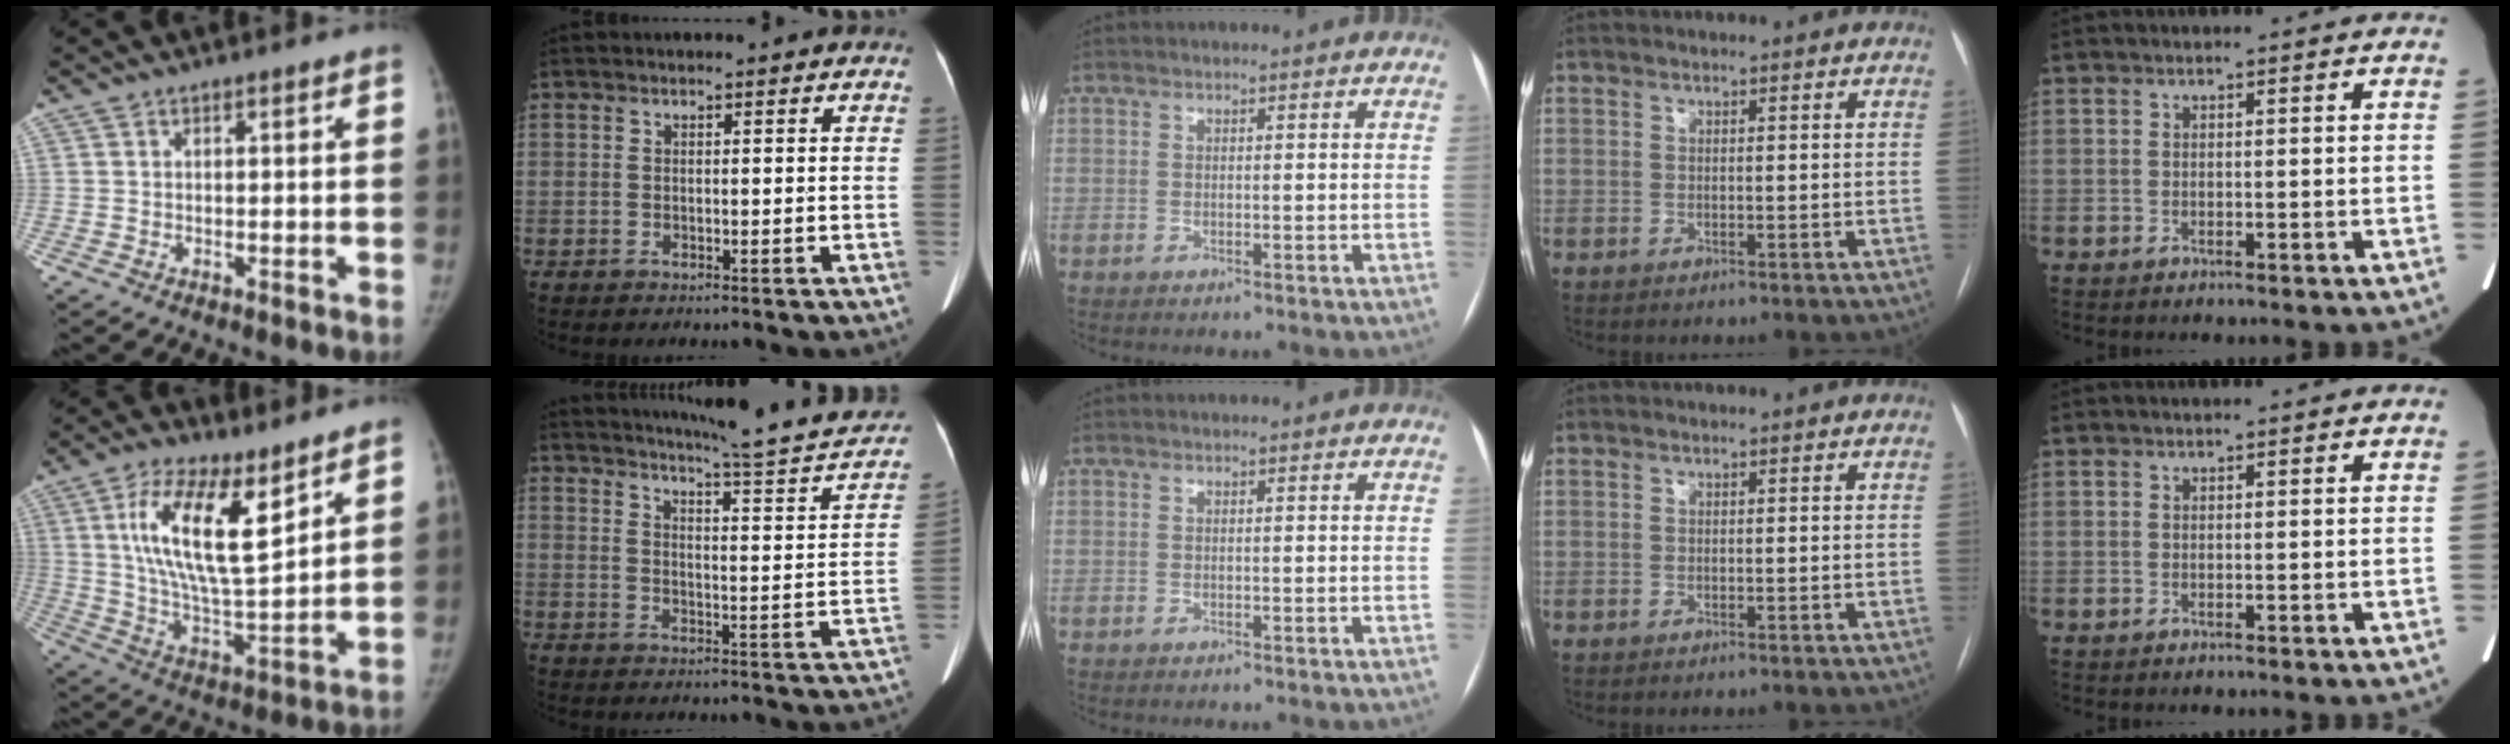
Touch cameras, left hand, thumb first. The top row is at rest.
{"thumb": {"total": 16.6, "force": [7.5, 6.1, 13.4], "torque": [-0.228, -0.043, 0.141]}, "index": {"total": 19.4, "force": [17.8, 1.0, 7.6], "torque": [-0.104, -0.045, 0.217]}}